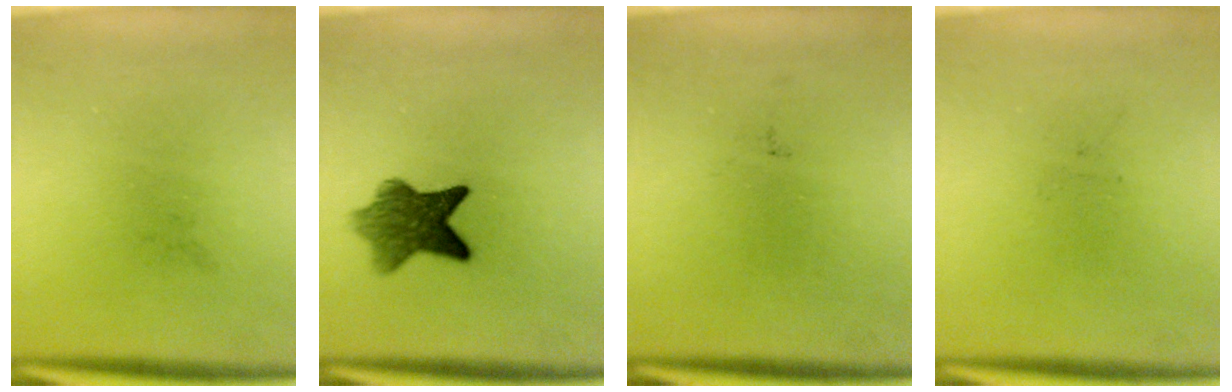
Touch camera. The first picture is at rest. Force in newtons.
{"total": 7.2}
{"total": 0.0}
{"total": 0.0}